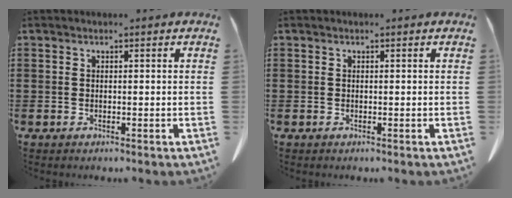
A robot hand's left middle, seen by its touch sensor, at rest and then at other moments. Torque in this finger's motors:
{"motor_torque": [-1.03, -1.11, 0.04, 0.00]}